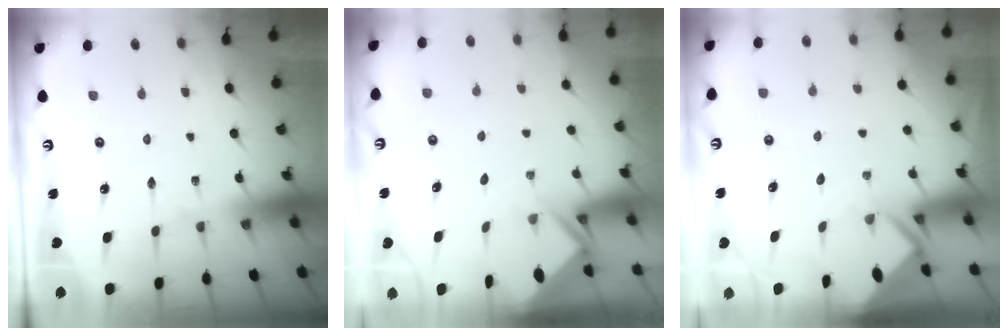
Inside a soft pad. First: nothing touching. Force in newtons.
{"total": 2.4, "press": 2.4, "slide": 0.1}
{"total": 3.2, "press": 3.2, "slide": 0.2}